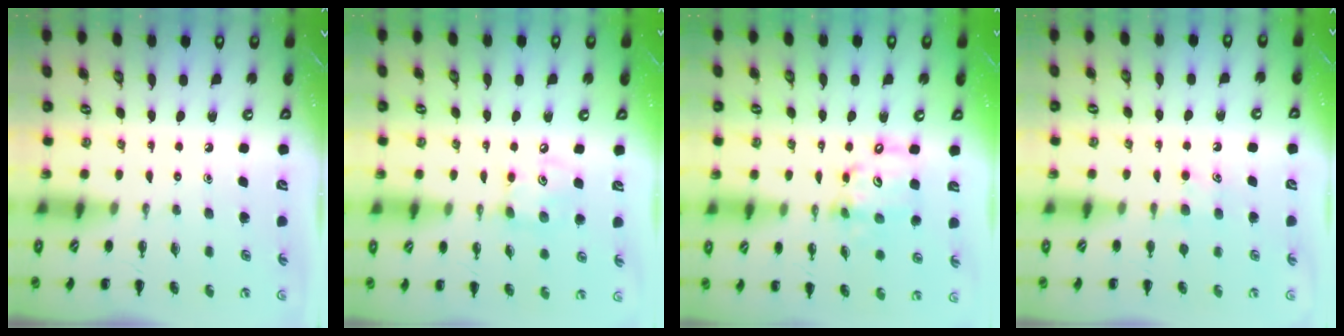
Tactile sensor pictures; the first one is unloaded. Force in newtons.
{"total": 6.3, "press": 6.3, "slide": 0.6}
{"total": 12.3, "press": 12.0, "slide": 2.8}
{"total": 5.4, "press": 5.2, "slide": 1.5}